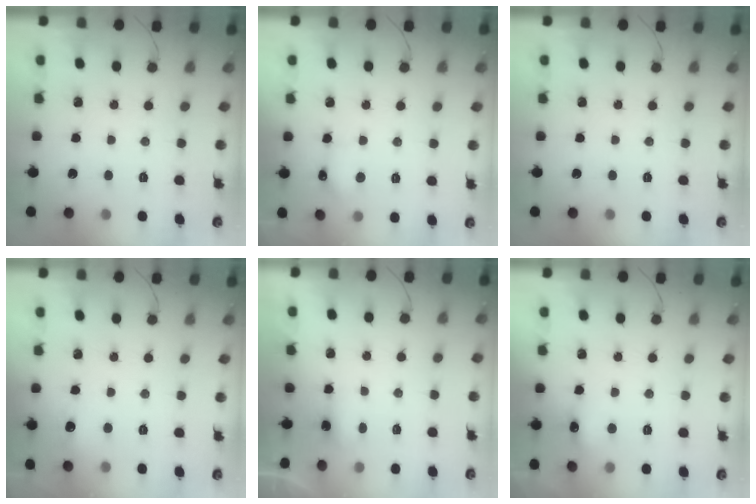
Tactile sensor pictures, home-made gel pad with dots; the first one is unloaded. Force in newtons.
{"total": 5.5, "press": 5.5, "slide": 0.9}
{"total": 0.0}
{"total": 6.2, "press": 6.0, "slide": 1.6}
{"total": 3.8, "press": 3.5, "slide": 1.5}
{"total": 5.2, "press": 5.0, "slide": 1.3}